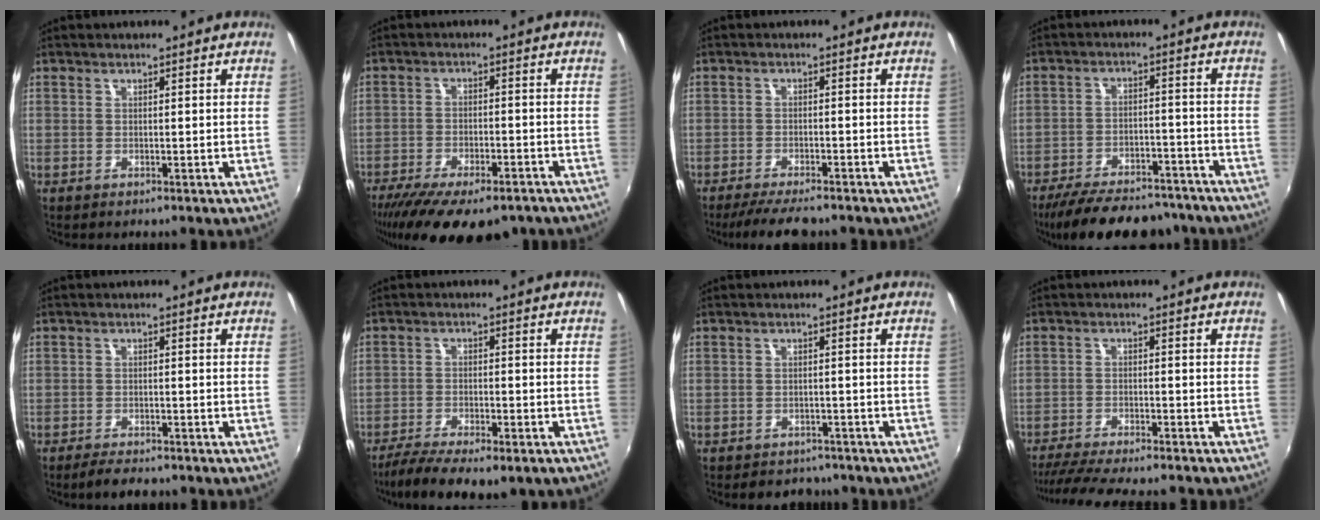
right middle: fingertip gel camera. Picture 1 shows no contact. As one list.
[{"total": 18.6, "force": [-13.9, 6.3, 10.6], "torque": [-0.214, -0.055, -0.202]}, {"total": 7.2, "force": [-6.1, 1.2, 3.6], "torque": [-0.083, -0.020, -0.102]}, {"total": 20.1, "force": [-17.0, 6.8, 8.4], "torque": [-0.169, 0.000, -0.229]}, {"total": 4.1, "force": [-3.5, 1.1, 1.8], "torque": [-0.045, -0.007, -0.059]}, {"total": 10.8, "force": [-8.0, 3.0, 6.6], "torque": [-0.147, -0.037, -0.132]}, {"total": 5.5, "force": [-4.7, 2.7, 1.1], "torque": [-0.027, -0.003, -0.064]}, {"total": 12.9, "force": [-11.4, 1.5, 5.9], "torque": [-0.128, -0.024, -0.178]}]